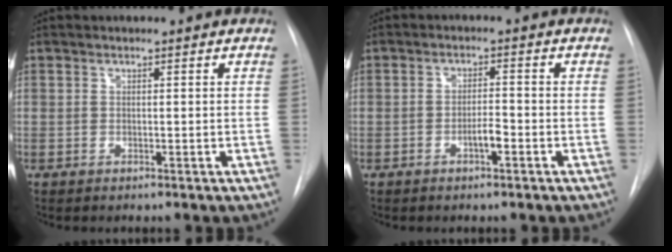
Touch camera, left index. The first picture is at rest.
{"total": 2.6, "force": [-1.2, 0.5, 2.2], "torque": [-0.037, 0.002, -0.021]}